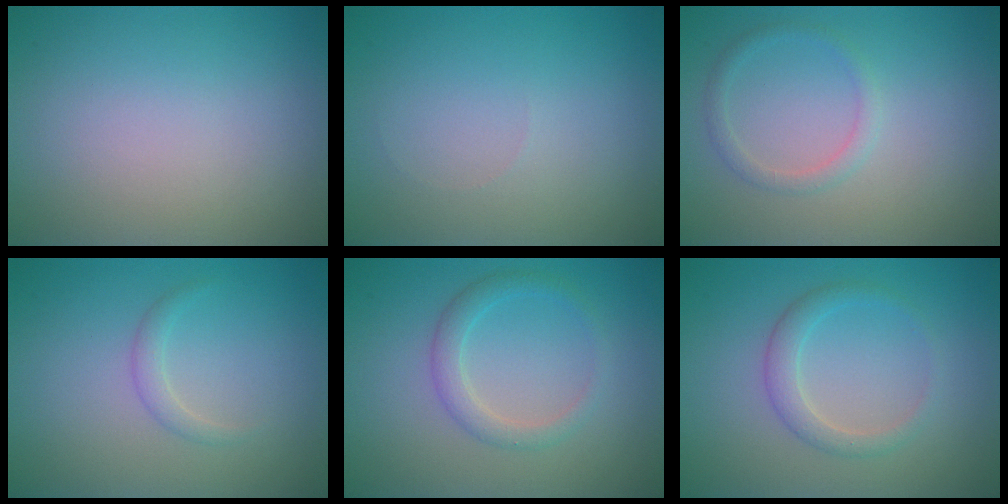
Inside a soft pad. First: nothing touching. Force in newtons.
{"total": 0.0}
{"total": 1.3, "press": 1.3, "slide": 0.1}
{"total": 1.2, "press": 1.1, "slide": 0.1}
{"total": 2.1, "press": 2.1, "slide": 0.0}
{"total": 2.1, "press": 2.1, "slide": 0.1}